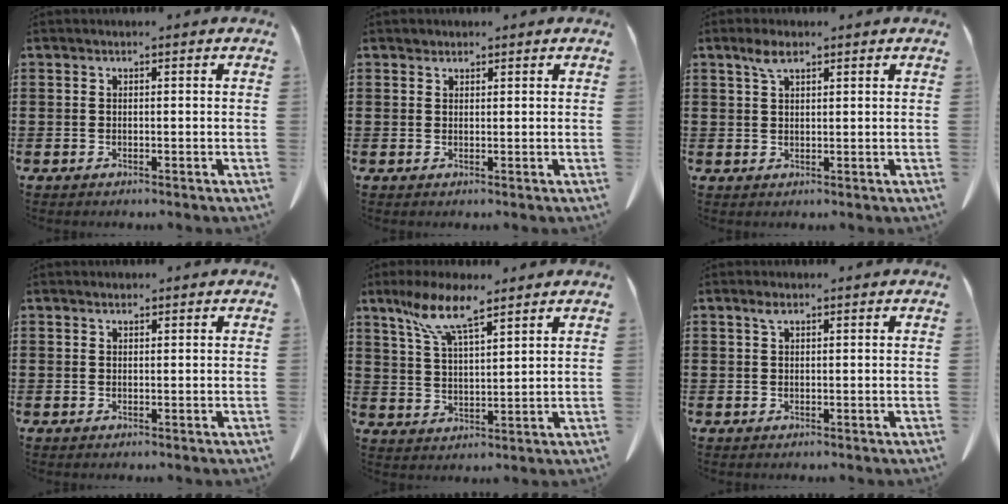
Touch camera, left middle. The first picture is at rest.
{"total": 0.9, "force": [0.9, 0.3, 0.1], "torque": [-0.005, -0.002, 0.019]}
{"total": 2.9, "force": [1.9, 1.1, 1.9], "torque": [-0.044, 0.003, 0.035]}
{"total": 0.7, "force": [0.6, 0.3, 0.2], "torque": [-0.007, 0.000, 0.014]}
{"total": 8.6, "force": [6.2, 1.8, 5.7], "torque": [-0.128, -0.011, 0.114]}
{"total": 1.3, "force": [0.7, 0.6, 1.0], "torque": [-0.023, 0.002, 0.013]}